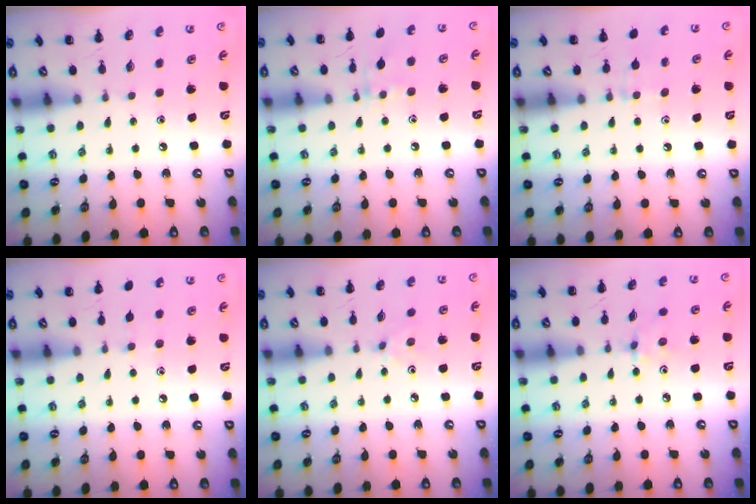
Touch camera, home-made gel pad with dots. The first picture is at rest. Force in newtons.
{"total": 7.1, "press": 6.9, "slide": 1.6}
{"total": 7.8, "press": 7.4, "slide": 2.5}
{"total": 3.7, "press": 3.3, "slide": 1.7}
{"total": 2.4, "press": 2.3, "slide": 0.8}
{"total": 2.7, "press": 2.5, "slide": 0.8}